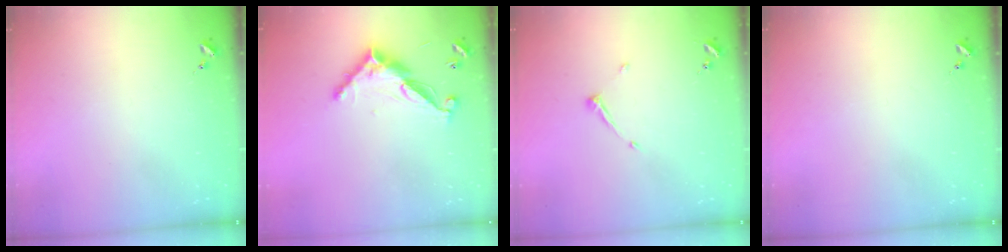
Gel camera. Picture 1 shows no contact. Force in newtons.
{"total": 11.5, "press": 11.5, "slide": 0.4}
{"total": 5.8, "press": 5.8, "slide": 0.7}
{"total": 0.0}